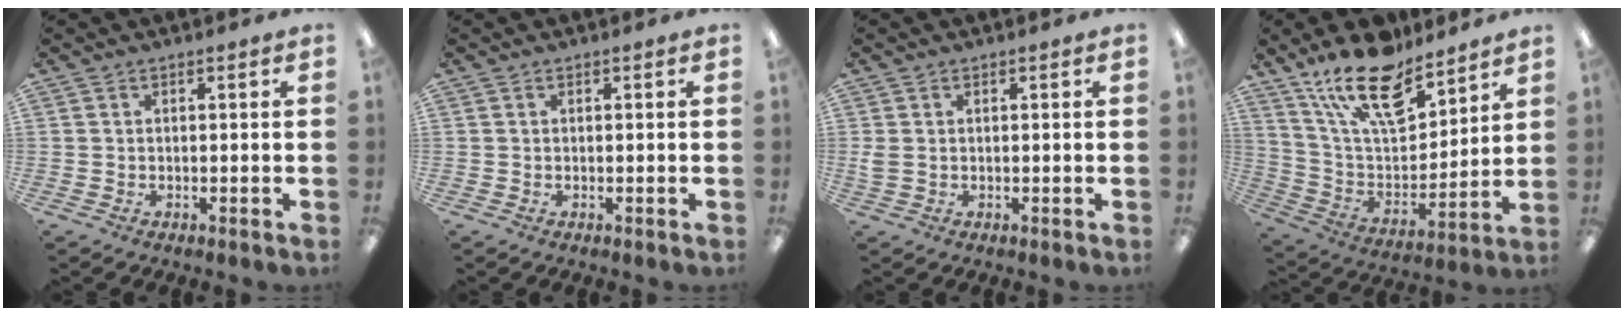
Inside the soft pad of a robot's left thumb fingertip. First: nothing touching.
{"total": 0.0}
{"total": 1.9, "force": [0.3, 1.3, 1.3], "torque": [-0.027, 0.004, 0.005]}
{"total": 19.2, "force": [14.2, 7.8, 10.4], "torque": [-0.193, -0.077, 0.251]}